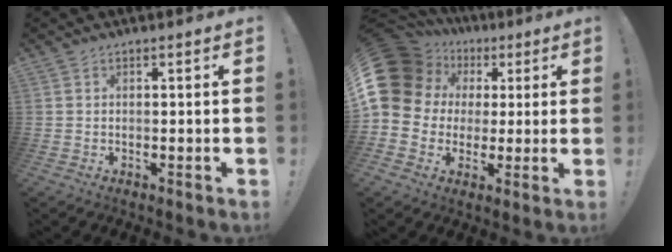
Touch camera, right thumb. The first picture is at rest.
{"total": 17.3, "force": [4.0, 14.5, 8.4], "torque": [-0.160, -0.017, 0.090]}